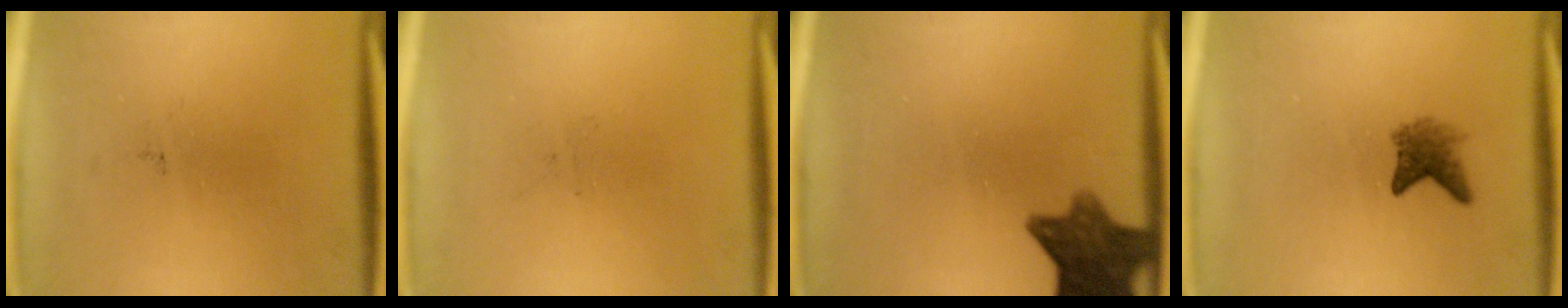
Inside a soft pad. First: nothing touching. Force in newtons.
{"total": 0.0}
{"total": 9.8}
{"total": 2.7}